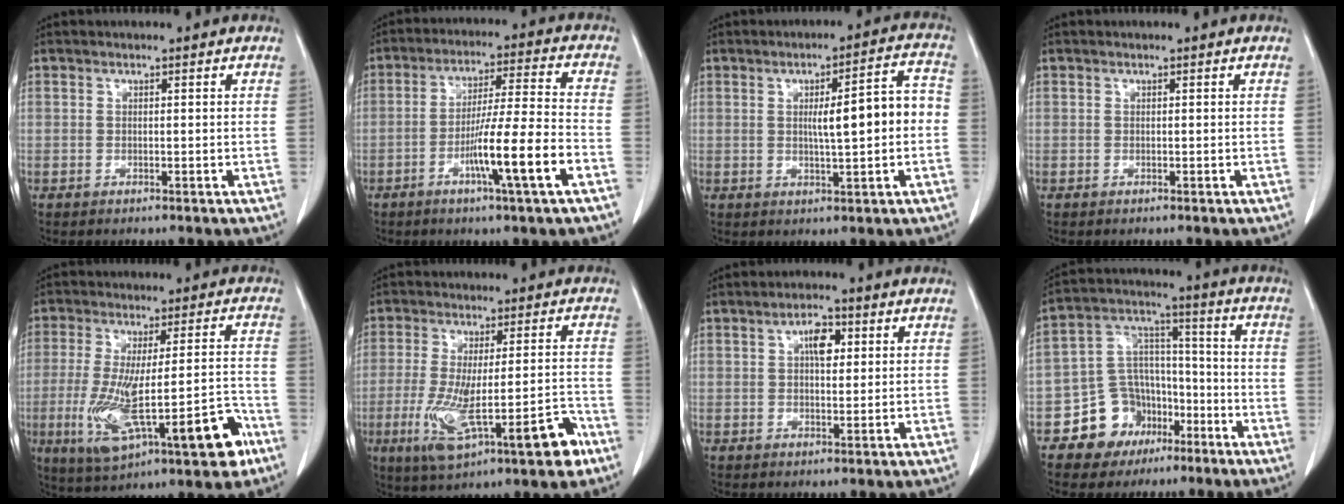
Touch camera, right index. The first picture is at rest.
{"total": 11.7, "force": [-4.8, -0.7, 10.7], "torque": [-0.185, -0.005, -0.083]}
{"total": 8.6, "force": [-0.3, 1.1, 8.5], "torque": [-0.118, 0.021, -0.003]}
{"total": 0.0}
{"total": 17.9, "force": [-6.6, 3.8, 16.2], "torque": [-0.266, 0.002, -0.087]}
{"total": 14.4, "force": [-5.9, 3.0, 12.8], "torque": [-0.215, 0.001, -0.081]}
{"total": 4.0, "force": [1.3, 1.8, 3.4], "torque": [-0.056, 0.007, 0.018]}
{"total": 11.1, "force": [-5.8, 9.0, 3.0], "torque": [-0.051, 0.053, -0.089]}